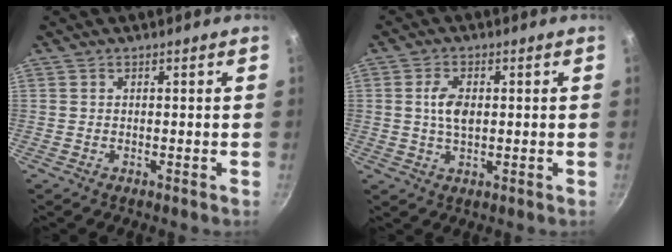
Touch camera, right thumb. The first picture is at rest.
{"total": 5.2, "force": [0.6, 3.0, 4.1], "torque": [-0.070, 0.002, 0.010]}